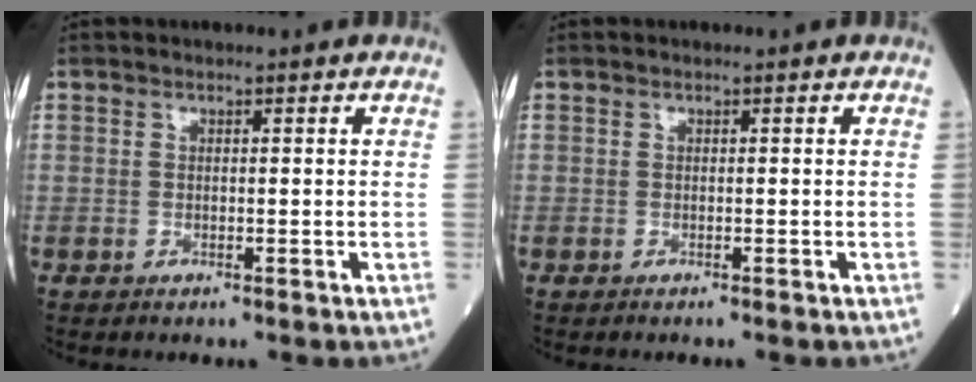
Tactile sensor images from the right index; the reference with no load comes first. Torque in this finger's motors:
{"motor_torque": [0.10, -0.01, 0.06, 0.01]}